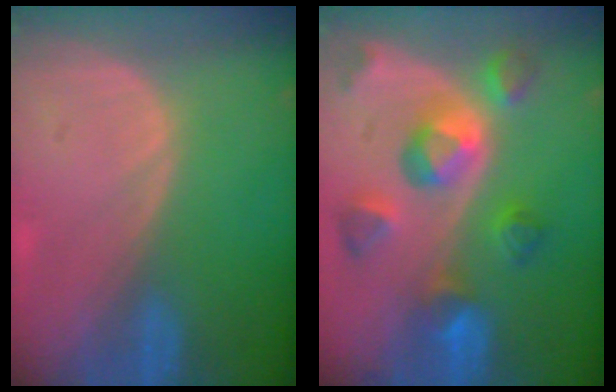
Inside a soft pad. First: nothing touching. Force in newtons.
{"total": 9.7, "press": 8.8, "slide": 4.1}